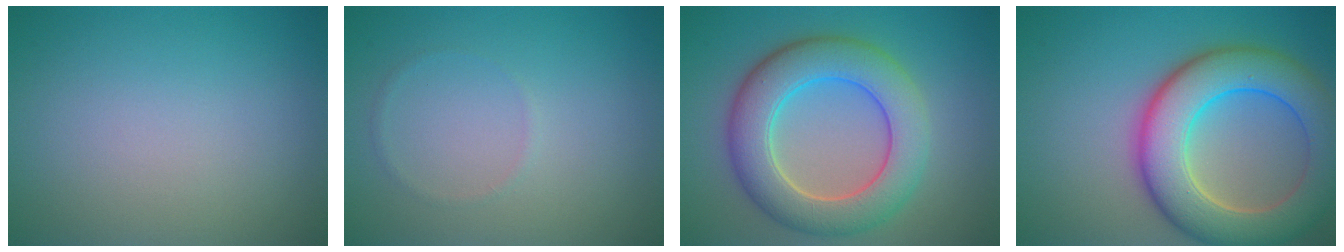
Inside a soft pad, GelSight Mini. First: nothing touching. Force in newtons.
{"total": 0.5, "press": 0.5, "slide": 0.1}
{"total": 7.9, "press": 7.9, "slide": 0.6}
{"total": 9.6, "press": 9.5, "slide": 0.4}